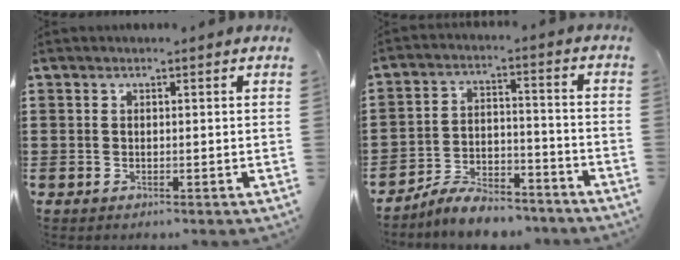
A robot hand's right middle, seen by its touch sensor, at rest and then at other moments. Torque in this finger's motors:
{"motor_torque": [1.69, -0.45, 0.16, 0.08]}